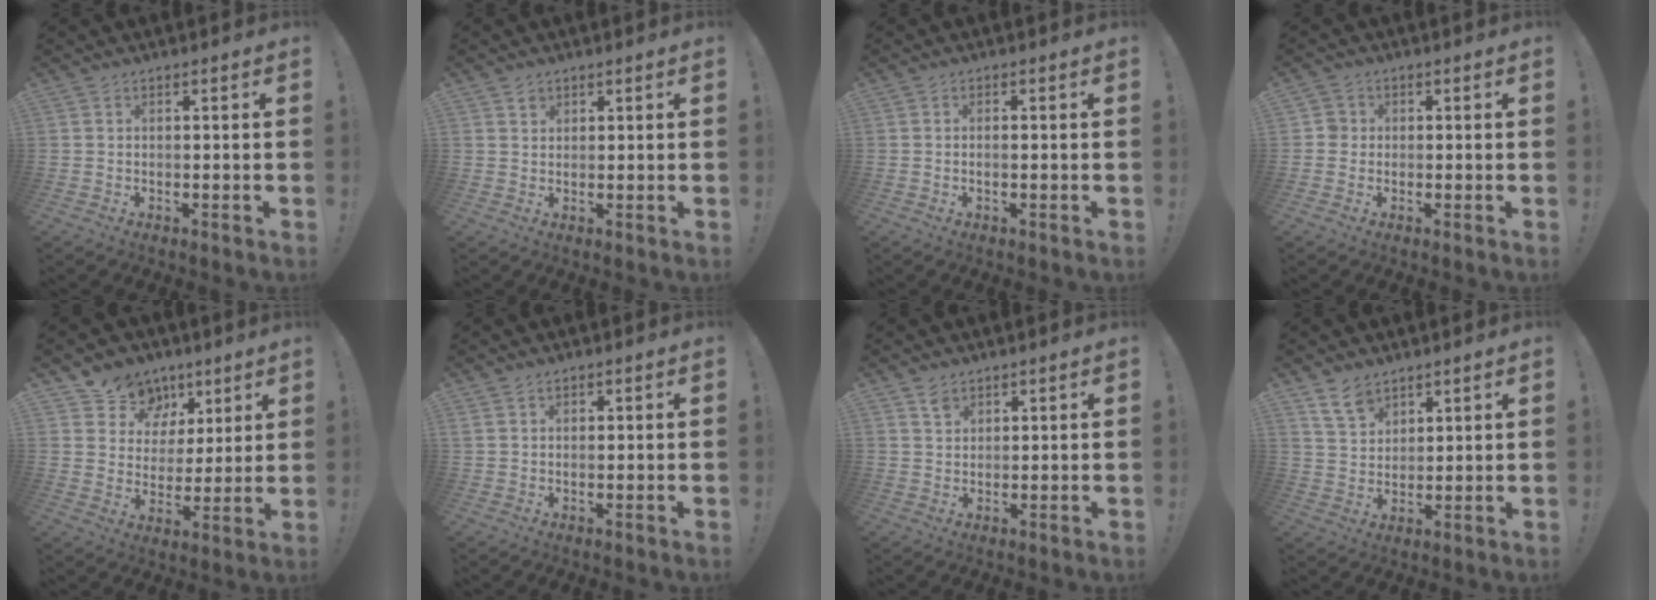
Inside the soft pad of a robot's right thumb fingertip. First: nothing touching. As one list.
[{"total": 1.6, "force": [1.3, 1.0, 0.3], "torque": [0.006, -0.008, 0.021]}, {"total": 0.9, "force": [-0.2, 0.1, 0.9], "torque": [-0.010, -0.003, -0.004]}, {"total": 2.7, "force": [-0.2, 2.5, 0.7], "torque": [-0.007, 0.008, -0.004]}, {"total": 11.1, "force": [6.5, 8.8, 2.1], "torque": [-0.033, -0.042, 0.132]}, {"total": 1.5, "force": [1.2, 0.9, 0.5], "torque": [-0.002, -0.001, 0.020]}, {"total": 2.6, "force": [2.0, 1.5, 0.7], "torque": [0.003, -0.016, 0.033]}, {"total": 7.6, "force": [5.8, 4.1, 2.7], "torque": [-0.047, -0.033, 0.111]}]